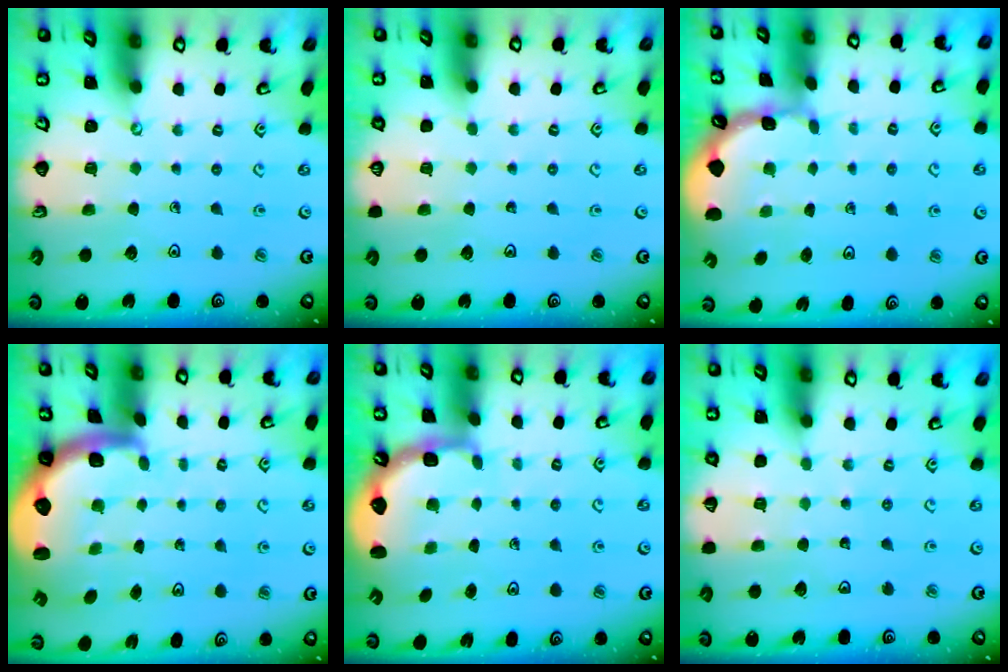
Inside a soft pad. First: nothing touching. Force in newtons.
{"total": 0.0}
{"total": 1.6, "press": 1.6, "slide": 0.2}
{"total": 2.8, "press": 2.5, "slide": 1.4}
{"total": 2.5, "press": 2.1, "slide": 1.3}
{"total": 3.5, "press": 3.4, "slide": 0.3}